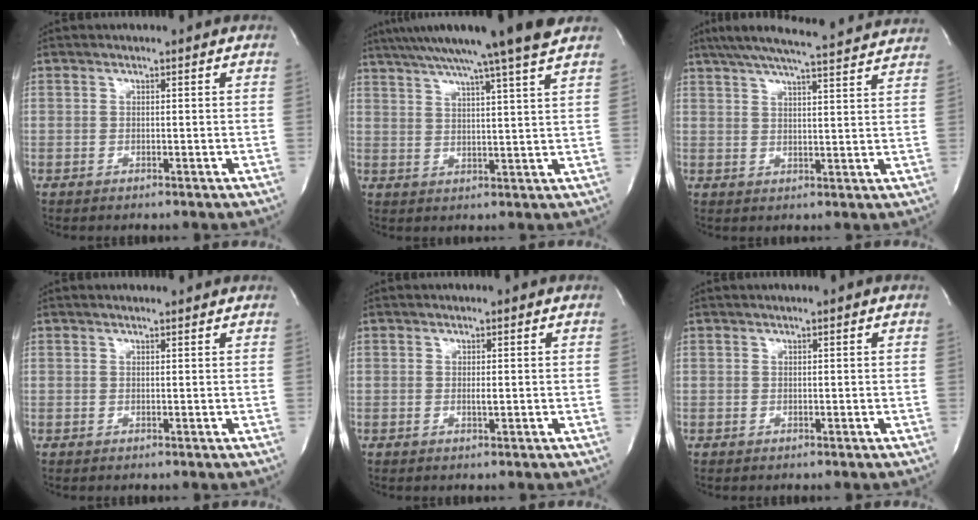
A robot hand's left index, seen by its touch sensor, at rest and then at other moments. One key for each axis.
{"total": 16.0, "fx": 13.1, "fy": -1.6, "fz": 9.1, "tx": -0.157, "ty": 0.010, "tz": 0.183}
{"total": 18.5, "fx": 16.7, "fy": 0.1, "fz": 8.0, "tx": -0.138, "ty": 0.016, "tz": 0.219}
{"total": 1.4, "fx": 1.4, "fy": 0.0, "fz": 0.3, "tx": -0.010, "ty": 0.006, "tz": 0.020}
{"total": 0.7, "fx": 0.0, "fy": 0.1, "fz": 0.7, "tx": -0.014, "ty": -0.003, "tz": 0.000}
{"total": 0.0}